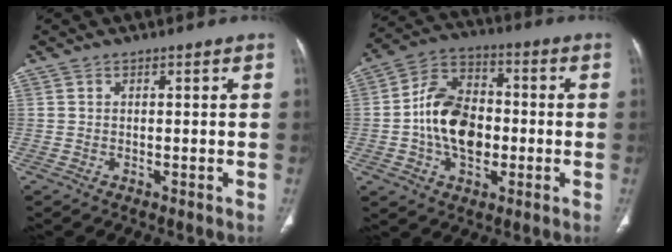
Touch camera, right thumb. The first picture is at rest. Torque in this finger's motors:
{"motor_torque": [2.10, 2.01, 1.56, -0.55, 0.19]}